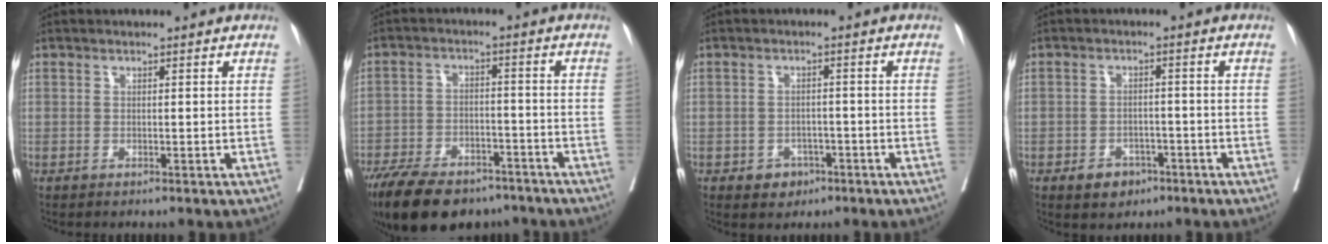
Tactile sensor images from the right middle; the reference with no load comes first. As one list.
[{"total": 17.0, "force": [-13.0, 7.3, 8.2], "torque": [-0.169, -0.009, -0.200]}, {"total": 3.2, "force": [-1.8, 2.5, 1.0], "torque": [-0.005, 0.009, -0.021]}, {"total": 4.0, "force": [-2.4, 2.7, 1.6], "torque": [-0.017, 0.007, -0.029]}]